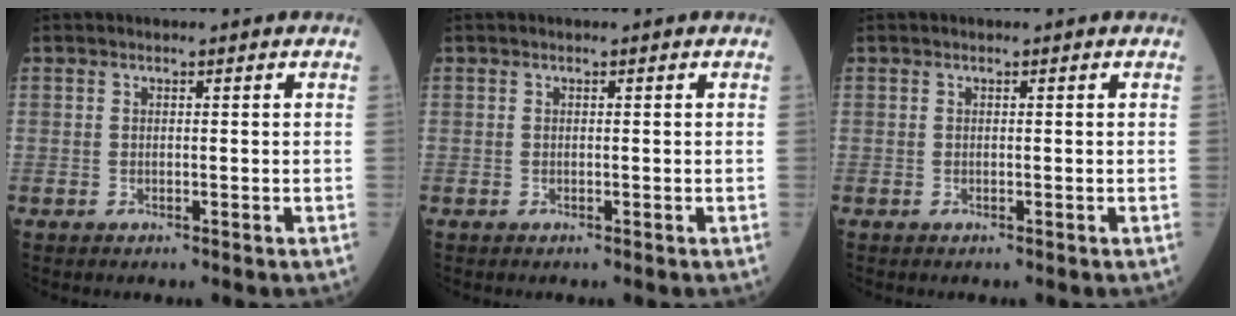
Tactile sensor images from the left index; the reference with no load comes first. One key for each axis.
{"total": 0.0}
{"total": 0.0}